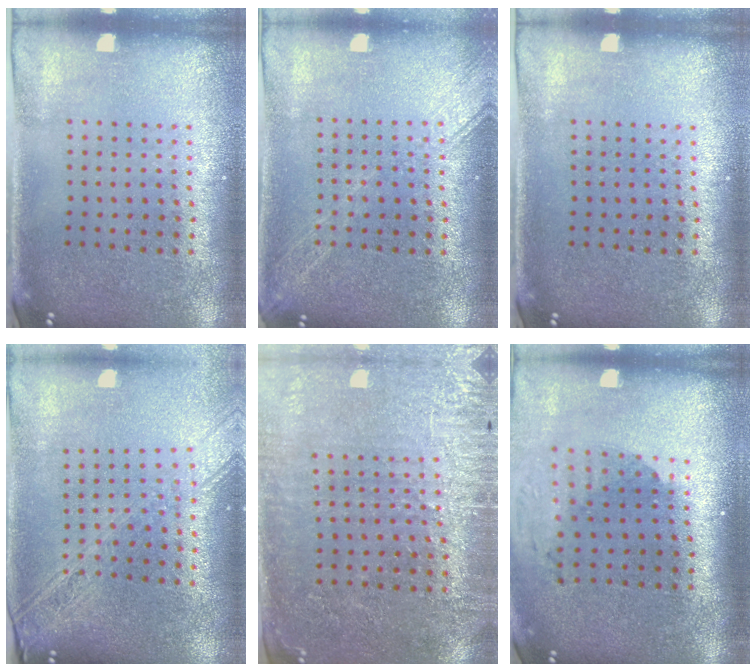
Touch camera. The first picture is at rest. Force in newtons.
{"total": 2.7, "press": 2.6, "slide": 0.4}
{"total": 0.0}
{"total": 2.2, "press": 1.8, "slide": 1.2}
{"total": 2.9, "press": 2.8, "slide": 0.9}
{"total": 1.9, "press": 1.4, "slide": 1.3}